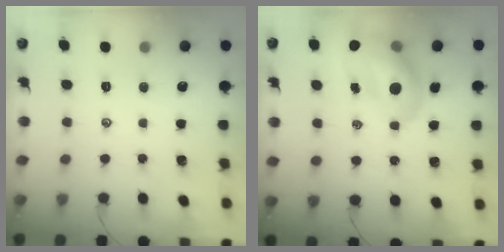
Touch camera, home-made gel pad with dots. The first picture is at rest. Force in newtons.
{"total": 13.7, "press": 13.0, "slide": 4.2}